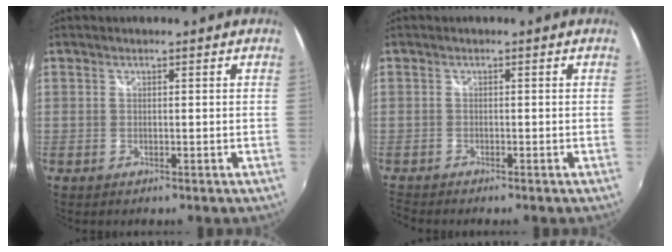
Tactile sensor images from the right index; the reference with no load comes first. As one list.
[{"total": 2.1, "force": [-2.0, 0.3, 0.1], "torque": [-0.014, -0.012, -0.047]}]